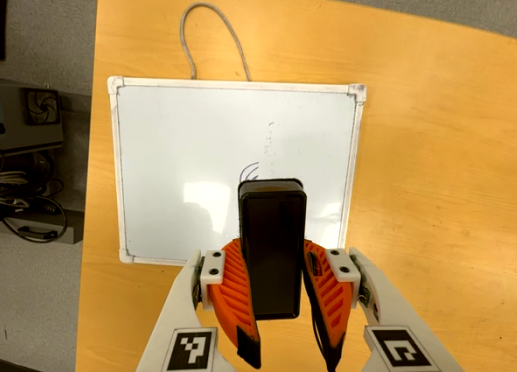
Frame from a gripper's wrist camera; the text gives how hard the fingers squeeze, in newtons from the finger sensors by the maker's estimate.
{"total": 9.0, "left": 7.8, "right": 10.1}